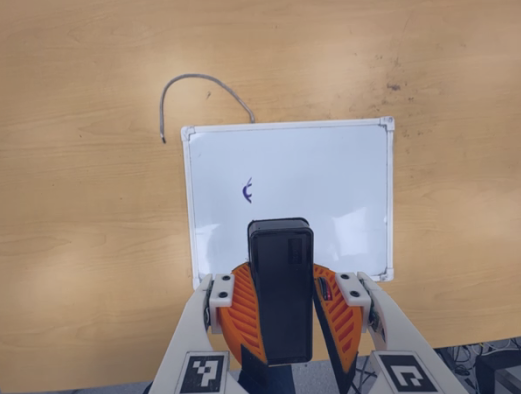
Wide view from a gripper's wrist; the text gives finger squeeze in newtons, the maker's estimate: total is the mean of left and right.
{"total": 10.5, "left": 10.7, "right": 10.4}